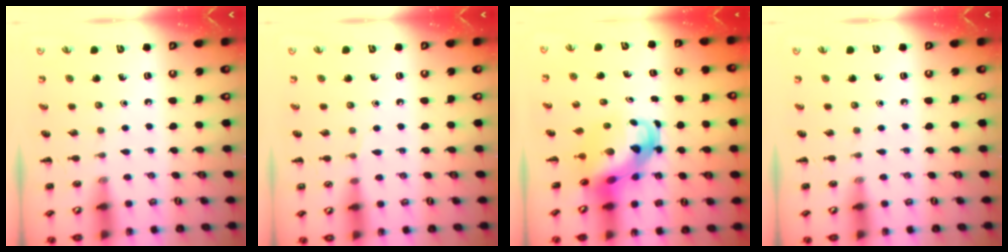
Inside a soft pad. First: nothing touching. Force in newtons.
{"total": 2.9, "press": 2.7, "slide": 1.1}
{"total": 5.7, "press": 5.4, "slide": 1.9}
{"total": 0.0}